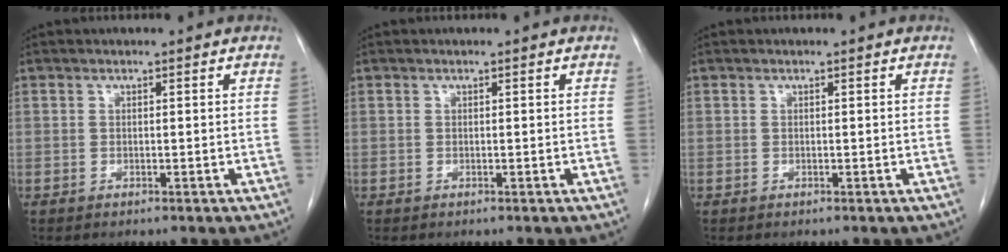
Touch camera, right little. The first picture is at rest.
{"total": 0.0}
{"total": 0.0}